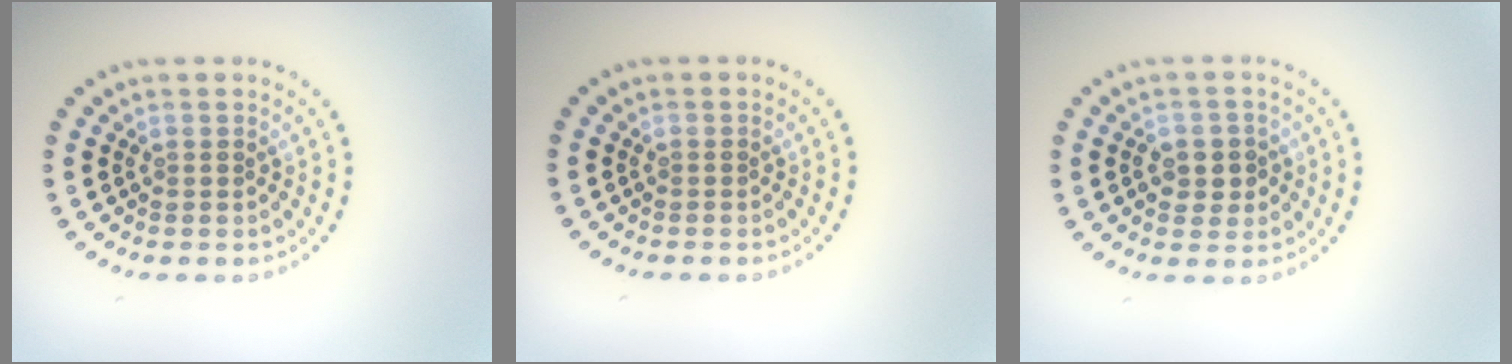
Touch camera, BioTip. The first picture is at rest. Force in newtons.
{"total": 0.0}
{"total": 2.2, "press": 2.2, "slide": 0.2}